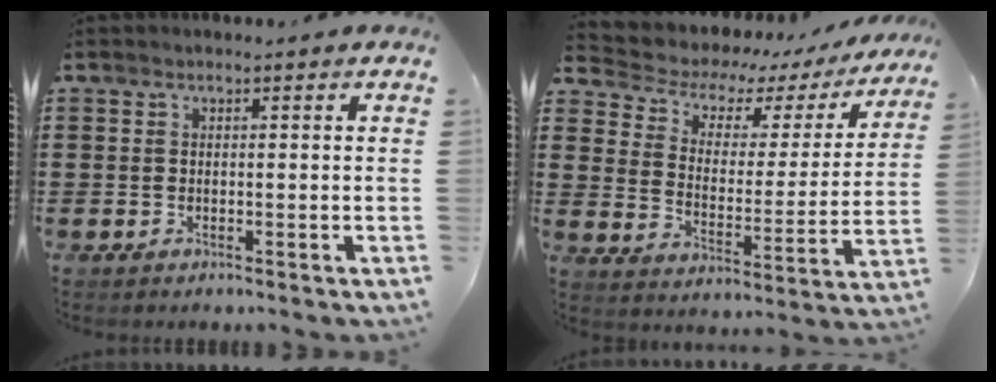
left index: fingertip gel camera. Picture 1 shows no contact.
{"total": 3.9, "force": [2.4, 2.6, 1.6], "torque": [-0.052, -0.023, 0.032]}